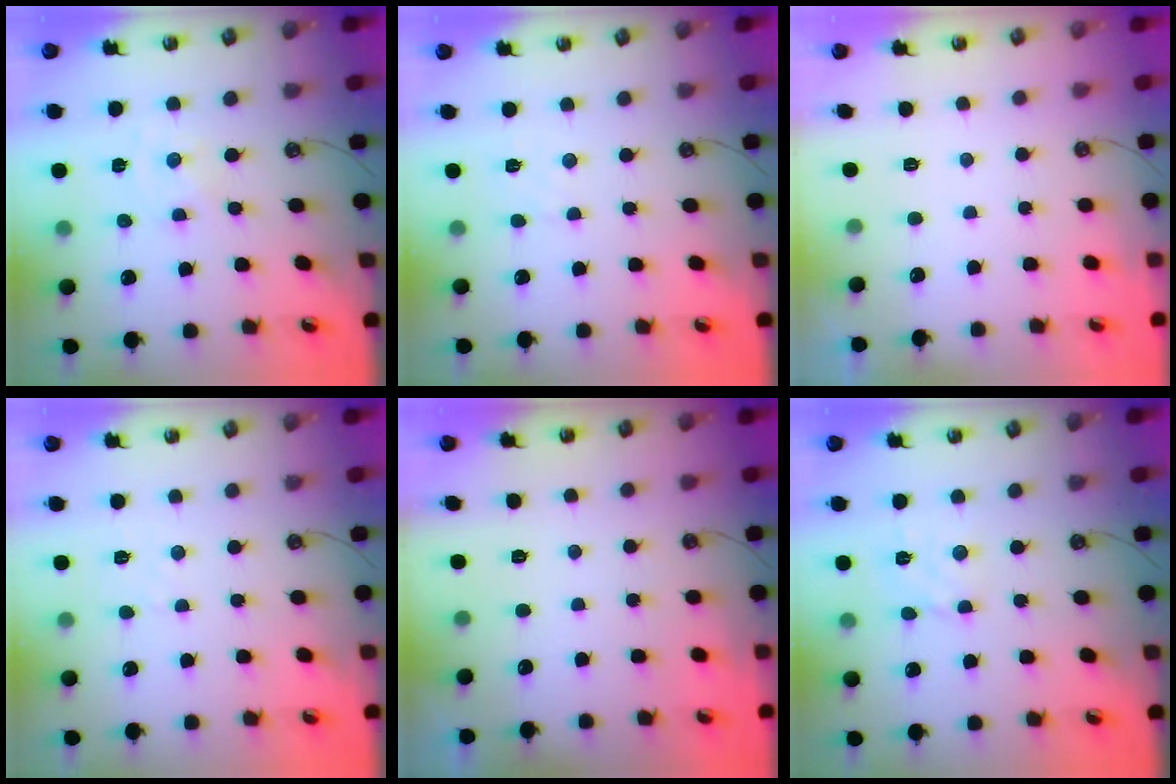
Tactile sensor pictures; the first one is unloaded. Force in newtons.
{"total": 3.0, "press": 3.0, "slide": 0.5}
{"total": 0.0}
{"total": 2.1, "press": 2.1, "slide": 0.4}
{"total": 0.0}
{"total": 3.1, "press": 3.1, "slide": 0.5}